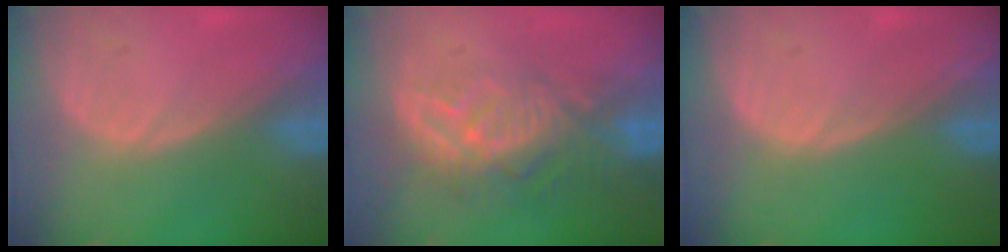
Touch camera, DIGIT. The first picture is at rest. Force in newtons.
{"total": 9.4, "press": 8.2, "slide": 4.6}
{"total": 0.0}